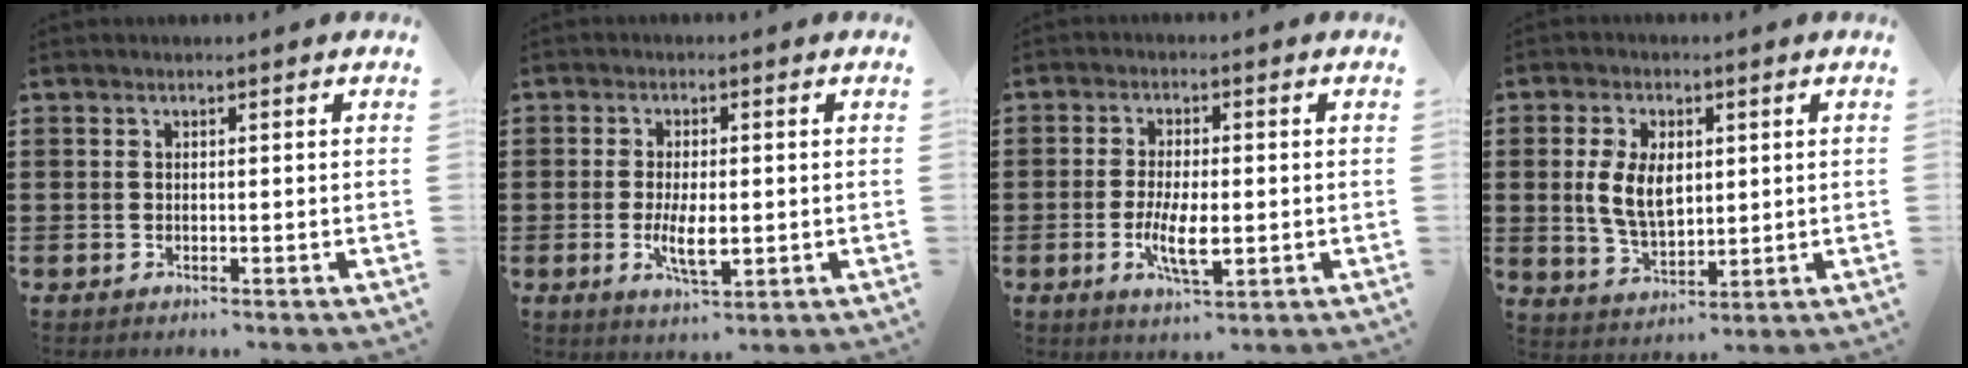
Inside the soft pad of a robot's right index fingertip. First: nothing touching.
{"total": 5.4, "force": [-0.8, 2.1, 4.9], "torque": [-0.091, -0.007, -0.017]}
{"total": 6.5, "force": [-1.2, 2.3, 6.0], "torque": [-0.113, -0.008, -0.026]}
{"total": 7.2, "force": [1.0, 4.3, 5.7], "torque": [-0.122, 0.007, 0.012]}